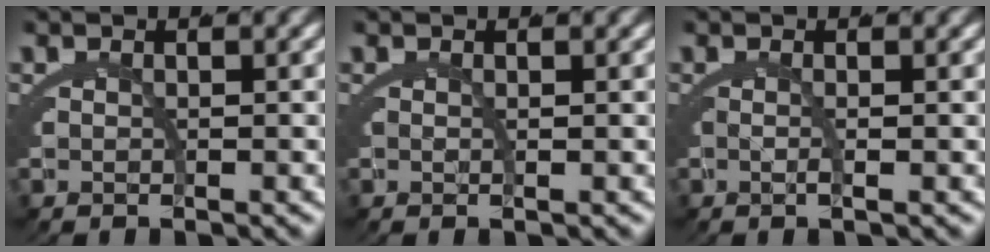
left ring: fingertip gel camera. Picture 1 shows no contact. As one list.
[{"total": 1.0, "force": [0.2, 0.6, 0.8], "torque": [-0.022, -0.003, 0.004]}, {"total": 1.4, "force": [0.0, 0.5, 1.4], "torque": [-0.029, 0.000, -0.001]}]